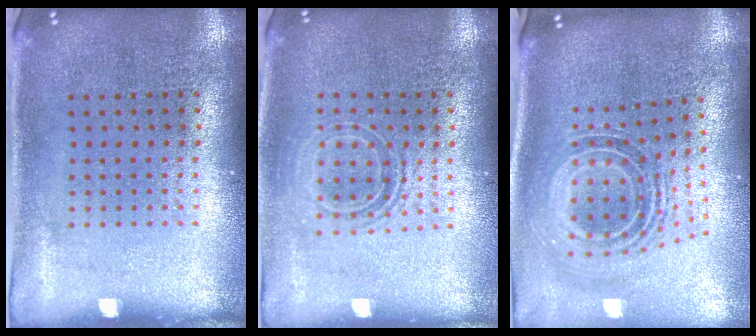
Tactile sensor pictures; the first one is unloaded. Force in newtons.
{"total": 1.5, "press": 1.2, "slide": 0.9}
{"total": 1.5, "press": 1.2, "slide": 0.9}